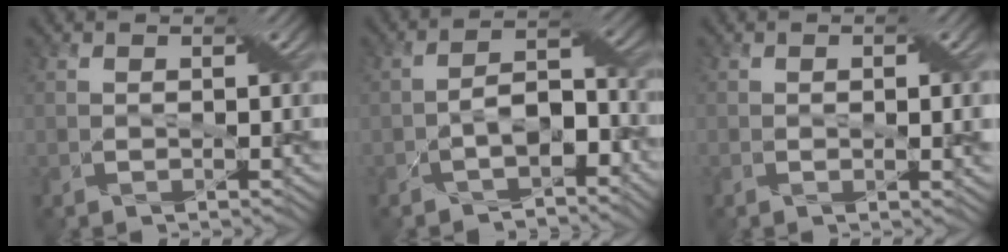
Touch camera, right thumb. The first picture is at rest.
{"total": 5.3, "force": [-3.2, 2.7, 3.2], "torque": [-0.047, 0.008, -0.064]}
{"total": 3.1, "force": [0.3, 0.7, 3.0], "torque": [-0.047, 0.002, 0.003]}